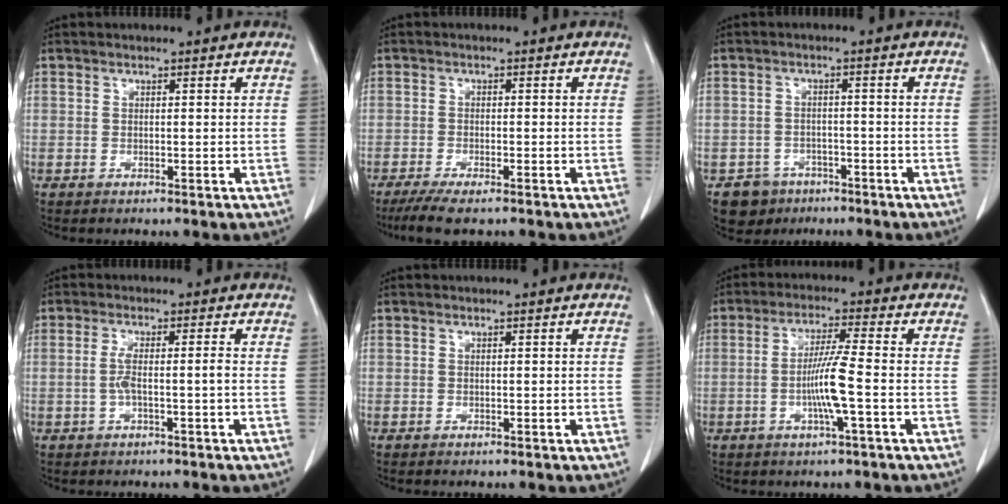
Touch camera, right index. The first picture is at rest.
{"total": 5.7, "force": [-4.3, 1.0, 3.6], "torque": [-0.062, -0.013, -0.069]}
{"total": 4.7, "force": [-3.0, 3.6, 0.1], "torque": [0.000, 0.009, -0.043]}
{"total": 3.1, "force": [-0.8, 0.0, 3.0], "torque": [-0.062, 0.005, -0.013]}
{"total": 0.0}
{"total": 6.9, "force": [-1.6, -0.6, 6.6], "torque": [-0.130, -0.003, -0.032]}